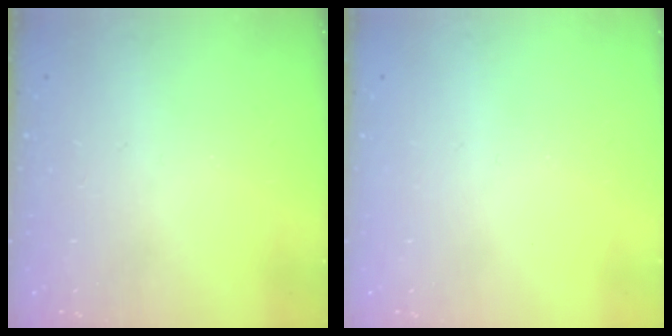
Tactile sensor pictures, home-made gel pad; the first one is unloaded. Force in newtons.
{"total": 0.0}